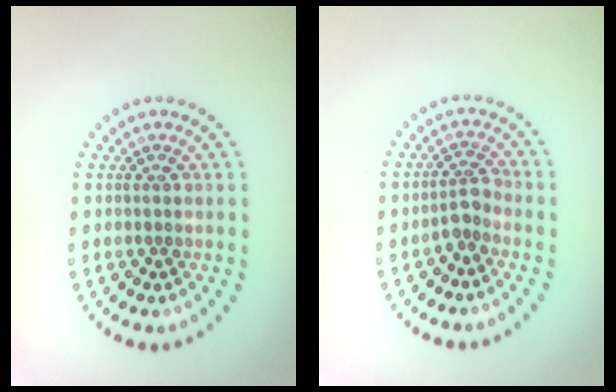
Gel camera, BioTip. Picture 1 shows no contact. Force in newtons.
{"total": 1.8, "press": 1.4, "slide": 1.1}